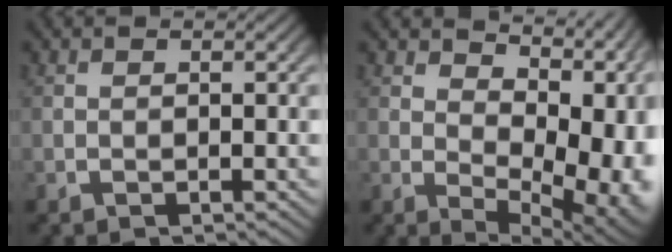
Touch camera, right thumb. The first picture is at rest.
{"total": 10.5, "force": [1.9, 5.8, 8.6], "torque": [-0.114, -0.025, 0.050]}